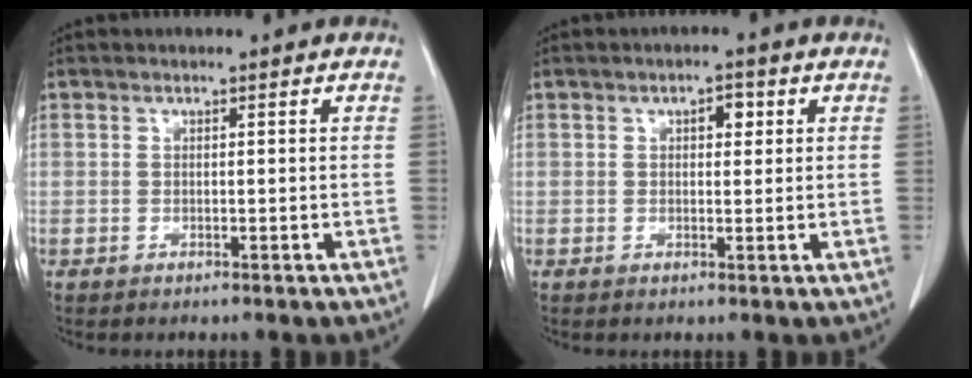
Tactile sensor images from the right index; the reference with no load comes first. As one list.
[{"total": 2.3, "force": [0.9, 1.1, 1.8], "torque": [-0.026, 0.006, 0.011]}]